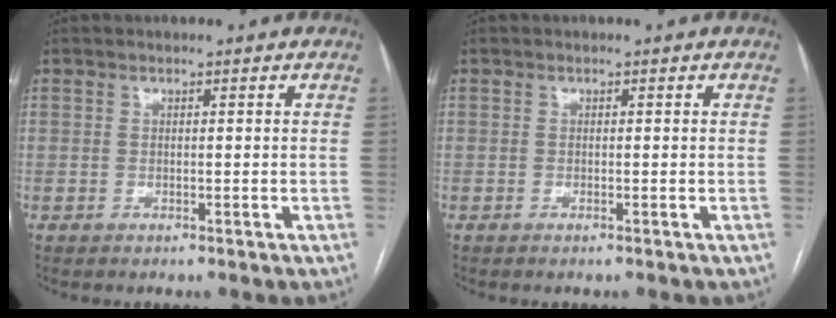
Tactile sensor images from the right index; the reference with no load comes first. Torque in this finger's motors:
{"motor_torque": [0.06, -0.05, 0.04, 0.01]}